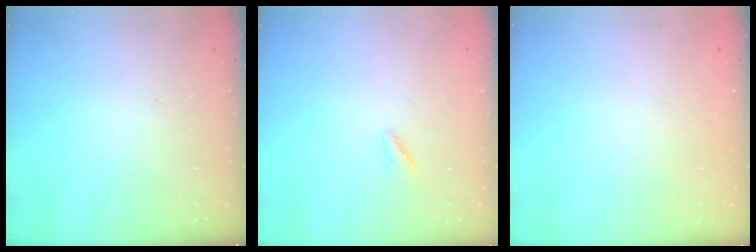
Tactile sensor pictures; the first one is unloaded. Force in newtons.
{"total": 2.3, "press": 2.2, "slide": 0.7}
{"total": 2.0, "press": 2.0, "slide": 0.1}